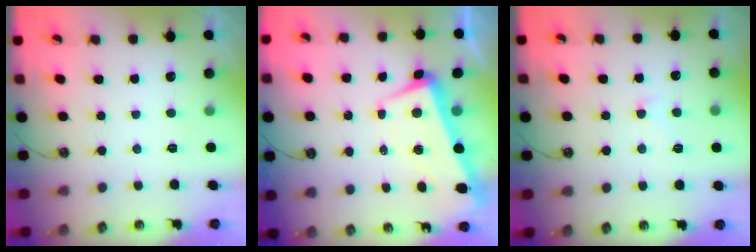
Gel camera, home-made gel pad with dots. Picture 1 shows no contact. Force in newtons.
{"total": 2.1, "press": 0.6, "slide": 2.0}
{"total": 1.0, "press": 0.9, "slide": 0.5}